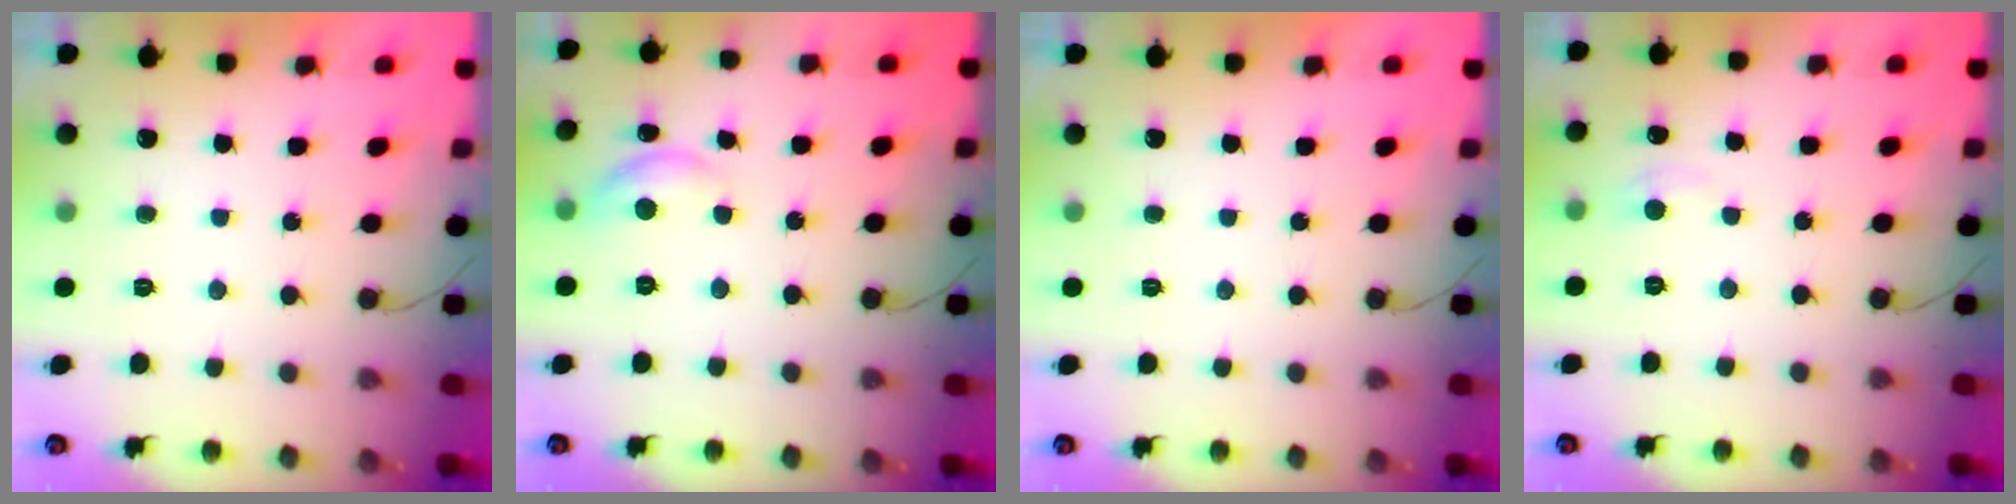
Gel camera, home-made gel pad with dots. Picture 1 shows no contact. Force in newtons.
{"total": 8.7, "press": 8.7, "slide": 0.5}
{"total": 0.0}
{"total": 2.5, "press": 2.4, "slide": 0.4}